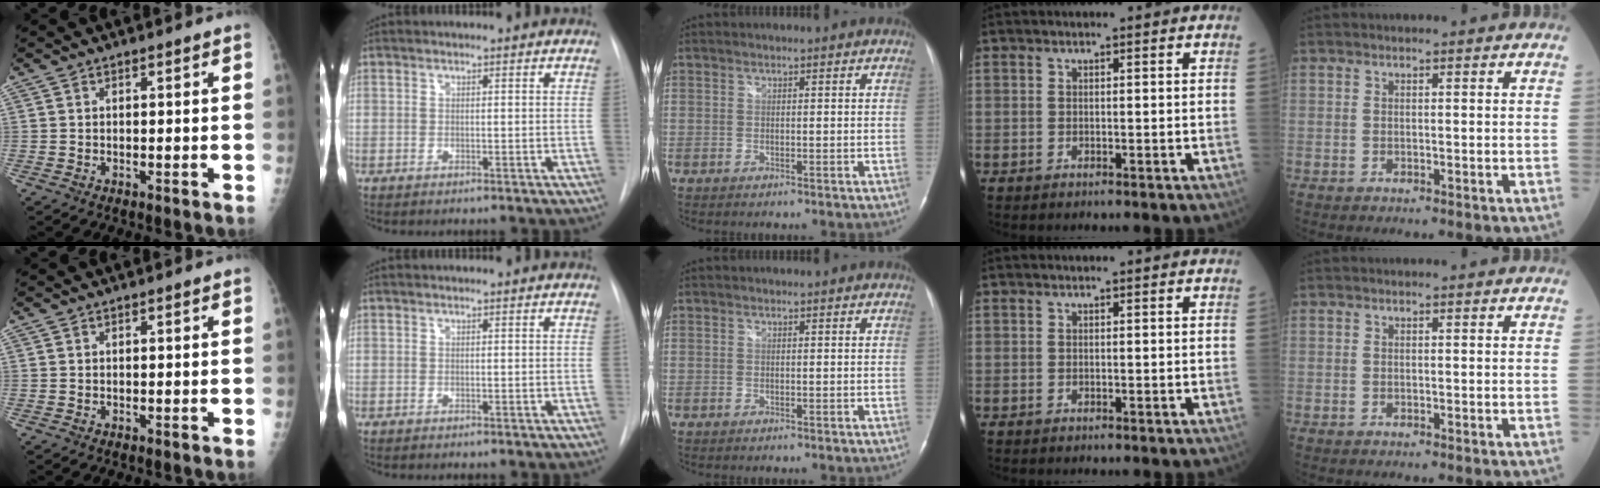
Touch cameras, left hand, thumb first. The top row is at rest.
{}